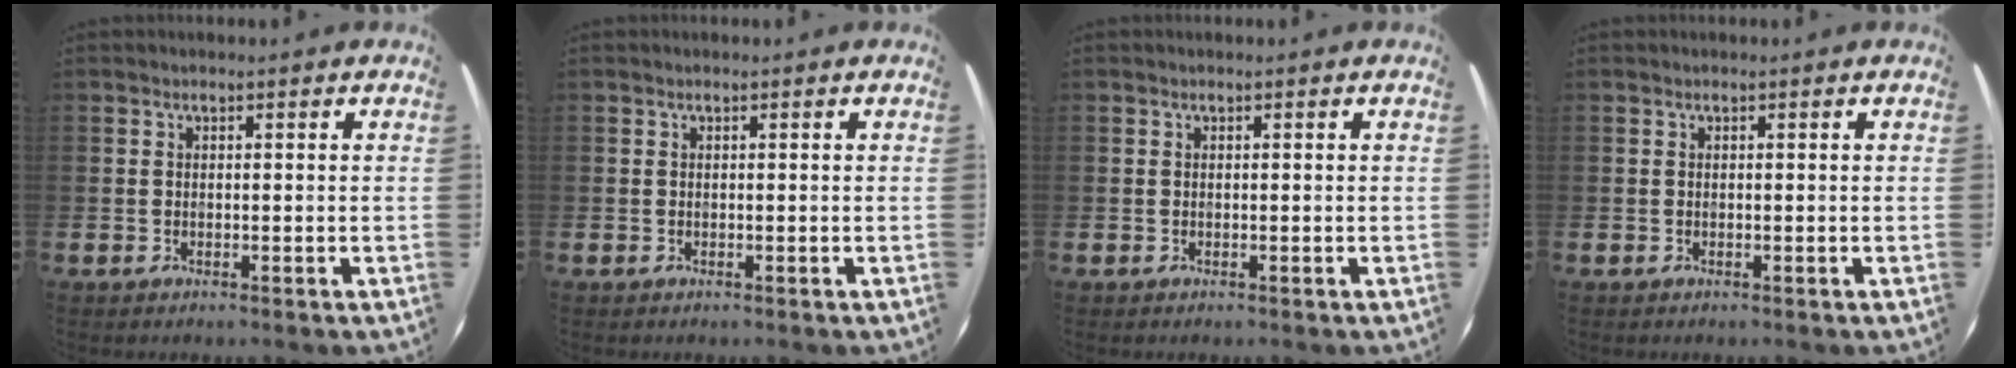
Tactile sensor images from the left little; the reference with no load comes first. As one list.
[{"total": 0.0}, {"total": 0.0}, {"total": 0.0}]